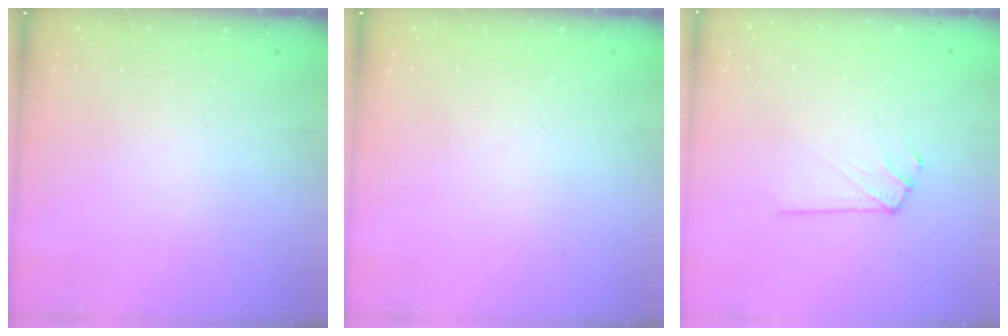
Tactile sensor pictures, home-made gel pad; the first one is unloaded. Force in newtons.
{"total": 0.0}
{"total": 5.9, "press": 5.8, "slide": 0.9}